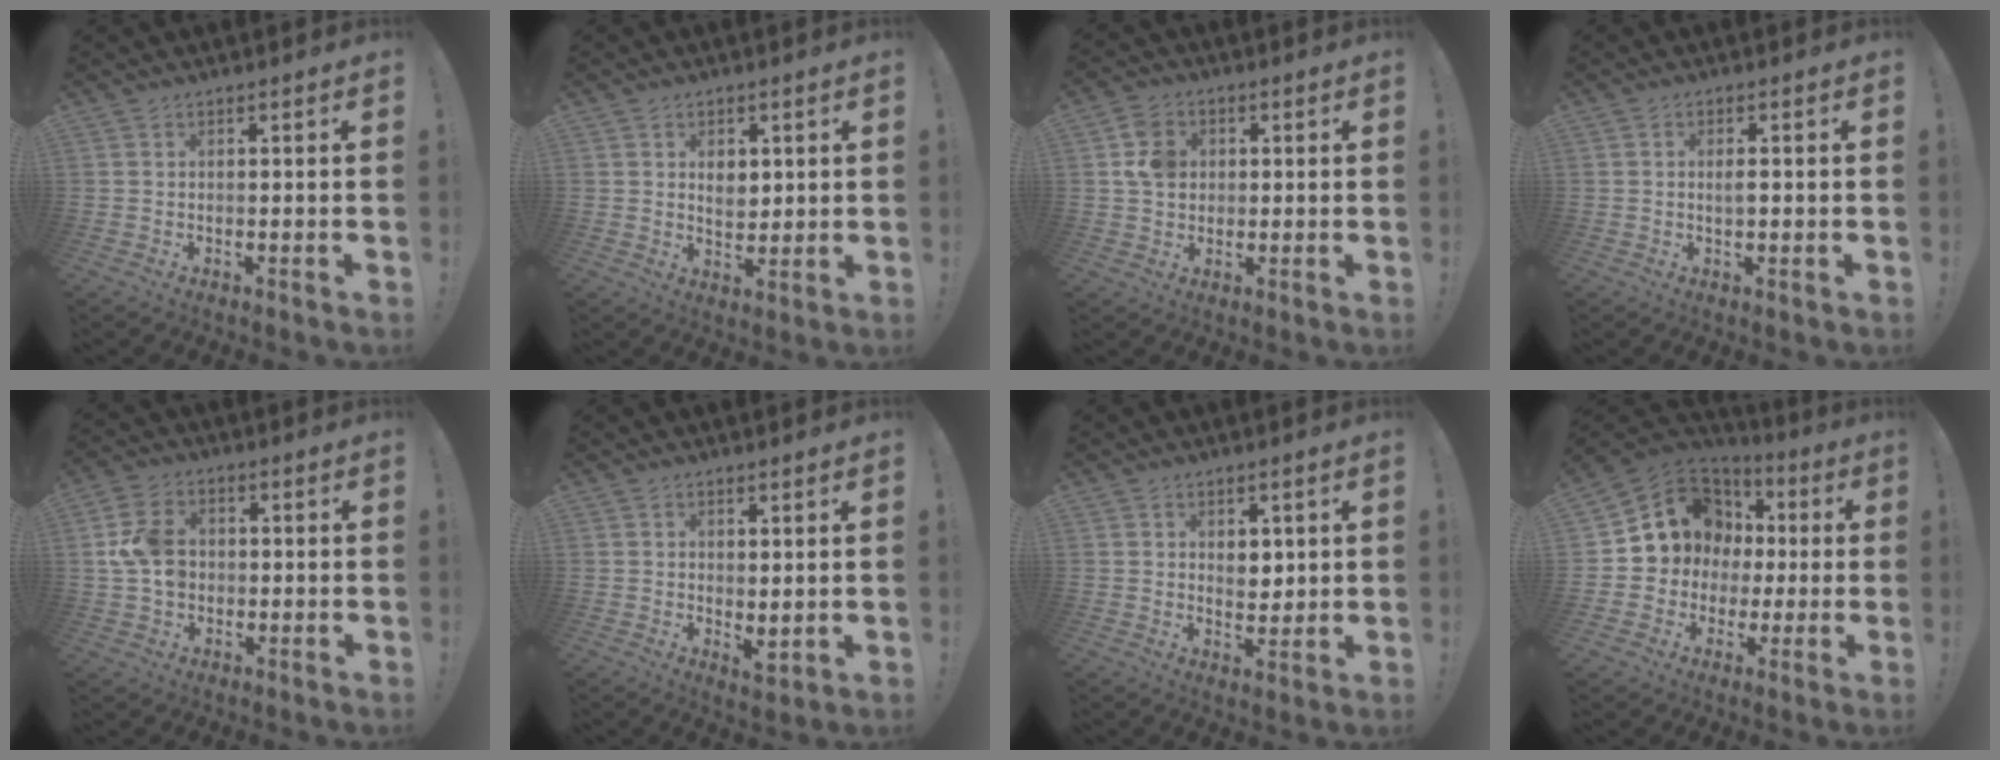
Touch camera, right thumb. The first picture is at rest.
{"total": 4.8, "force": [1.9, 3.4, 2.7], "torque": [-0.032, -0.006, 0.032]}
{"total": 8.1, "force": [1.6, 6.8, 4.2], "torque": [-0.077, 0.011, 0.034]}
{"total": 1.9, "force": [0.2, 0.6, 1.9], "torque": [-0.027, -0.002, 0.001]}
{"total": 10.3, "force": [0.5, 8.1, 6.4], "torque": [-0.127, 0.012, 0.012]}
{"total": 3.4, "force": [0.9, 1.8, 2.8], "torque": [-0.030, -0.012, 0.020]}
{"total": 4.7, "force": [2.4, 3.4, 2.2], "torque": [-0.025, -0.011, 0.041]}
{"total": 12.6, "force": [3.6, 11.2, 4.5], "torque": [-0.070, -0.021, 0.089]}